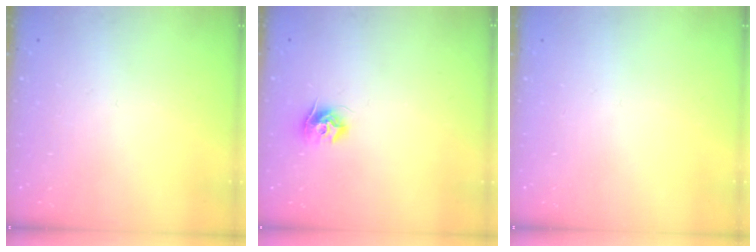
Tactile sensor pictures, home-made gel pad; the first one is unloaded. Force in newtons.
{"total": 8.8, "press": 8.8, "slide": 0.2}
{"total": 0.0}